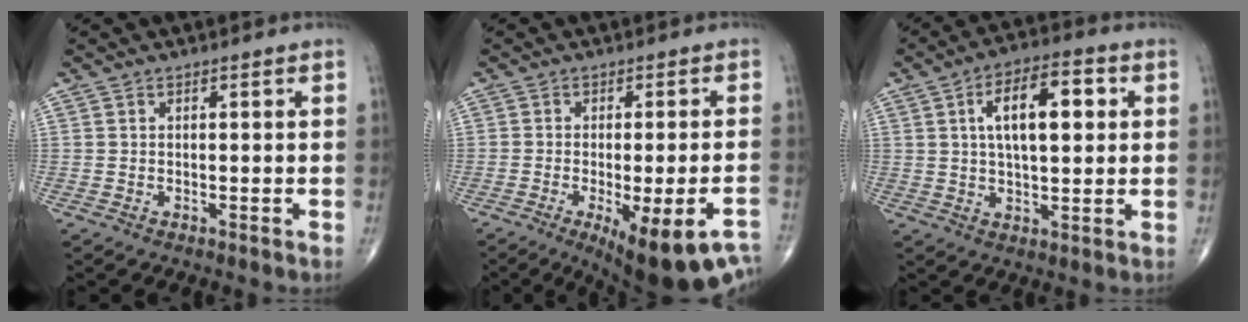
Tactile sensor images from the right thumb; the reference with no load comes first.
{"total": 17.1, "force": [-9.8, 4.6, 13.2], "torque": [-0.129, 0.016, -0.122]}
{"total": 12.5, "force": [3.0, 5.5, 10.8], "torque": [-0.162, 0.010, 0.045]}